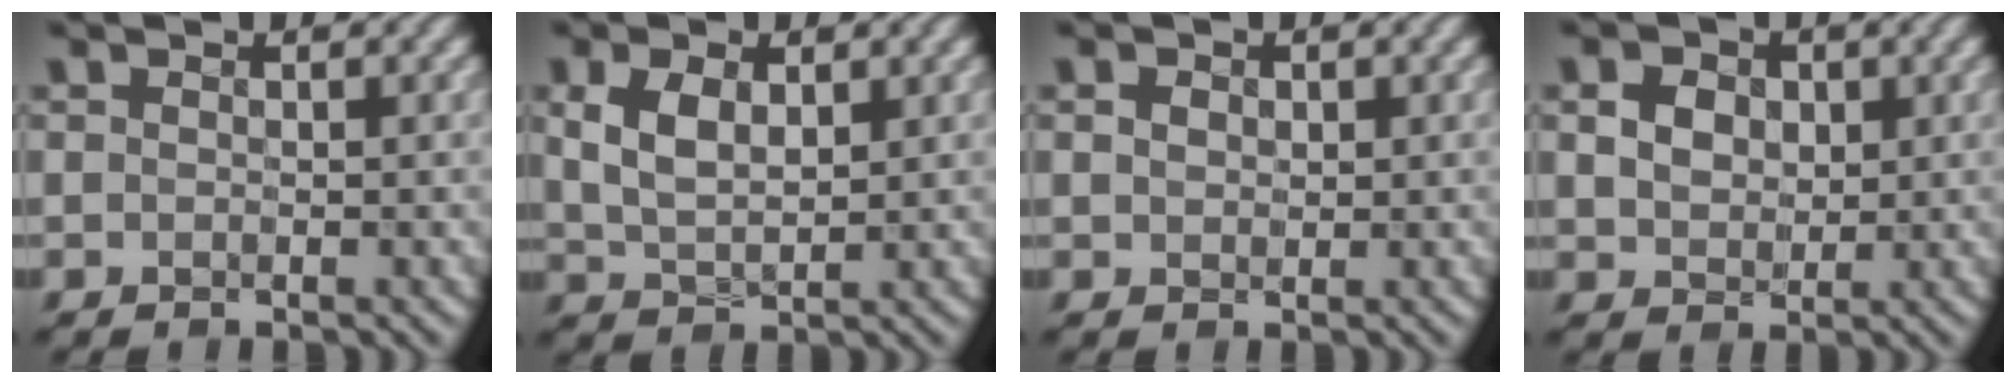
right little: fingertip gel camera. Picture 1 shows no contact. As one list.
[{"total": 3.2, "force": [0.6, 1.8, 2.6], "torque": [-0.066, -0.001, 0.021]}, {"total": 0.8, "force": [0.1, 0.8, 0.4], "torque": [-0.013, 0.002, 0.007]}, {"total": 3.0, "force": [0.6, 2.4, 1.7], "torque": [-0.039, 0.003, 0.005]}]